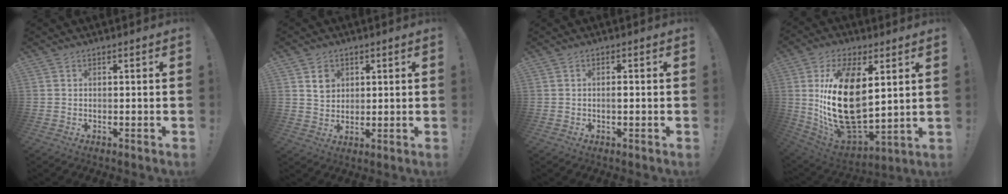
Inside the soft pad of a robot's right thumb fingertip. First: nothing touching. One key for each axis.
{"total": 5.6, "fx": 2.8, "fy": 4.6, "fz": 1.5, "tx": -0.010, "ty": -0.011, "tz": 0.049}
{"total": 1.1, "fx": -0.3, "fy": 0.4, "fz": 1.0, "tx": -0.011, "ty": -0.001, "tz": -0.009}
{"total": 25.0, "fx": 4.7, "fy": 13.7, "fz": 20.4, "tx": -0.416, "ty": -0.038, "tz": 0.091}